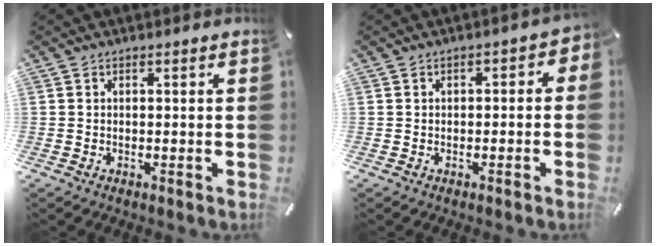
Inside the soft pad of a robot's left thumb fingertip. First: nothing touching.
{"total": 2.3, "force": [-1.2, 1.5, 1.4], "torque": [-0.024, 0.012, -0.024]}